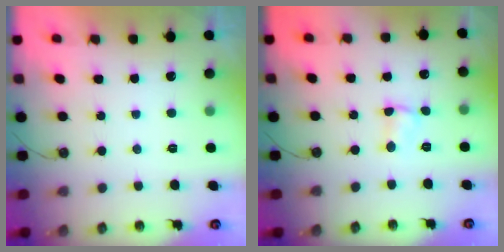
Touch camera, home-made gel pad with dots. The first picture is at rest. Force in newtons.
{"total": 2.2, "press": 2.2, "slide": 0.4}